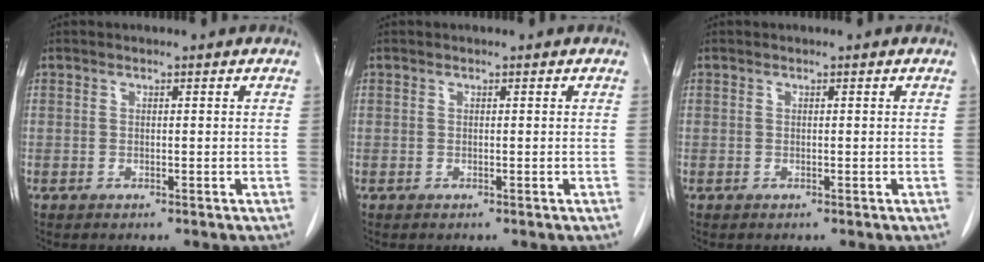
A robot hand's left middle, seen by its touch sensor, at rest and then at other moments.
{"total": 0.0}
{"total": 0.0}